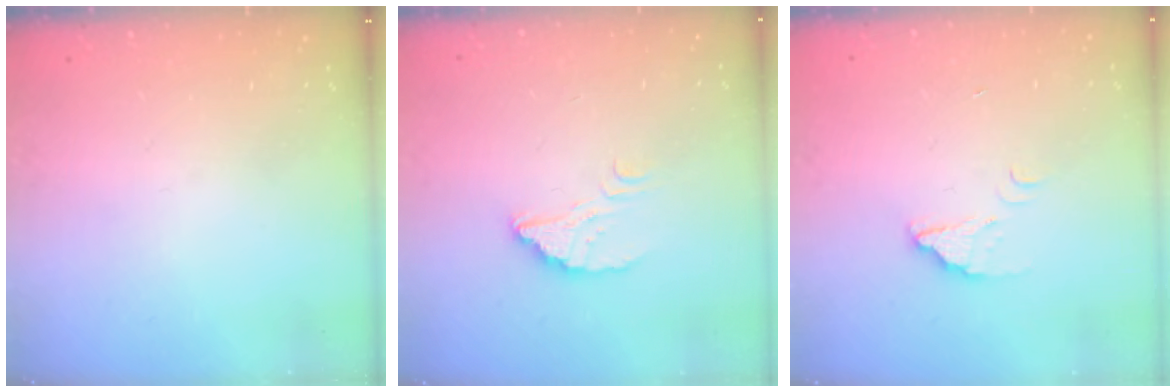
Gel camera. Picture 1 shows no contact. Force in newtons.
{"total": 3.6, "press": 3.6, "slide": 0.2}
{"total": 1.9, "press": 1.9, "slide": 0.1}